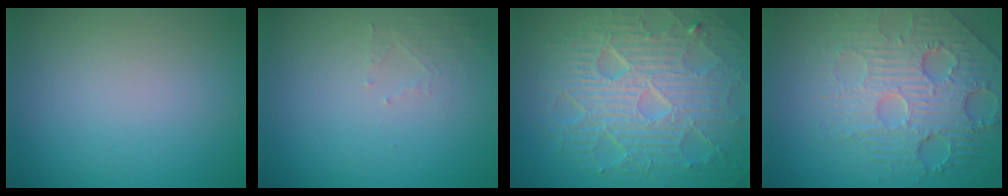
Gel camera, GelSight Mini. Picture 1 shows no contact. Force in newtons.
{"total": 1.4, "press": 1.3, "slide": 0.3}
{"total": 10.9, "press": 6.8, "slide": 8.5}
{"total": 7.1, "press": 5.4, "slide": 4.7}